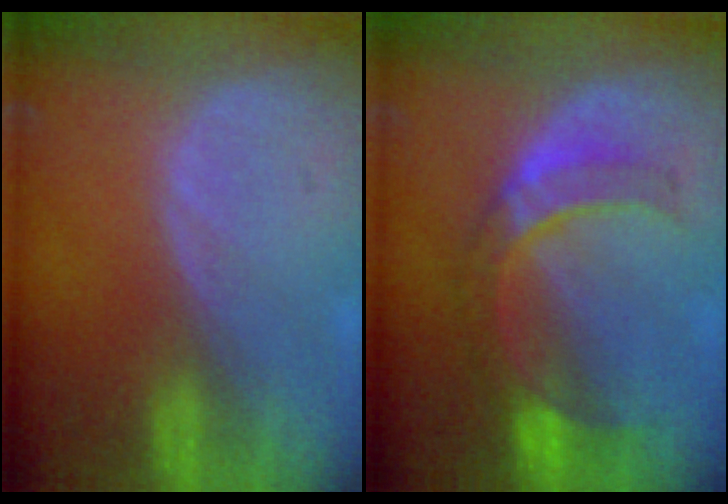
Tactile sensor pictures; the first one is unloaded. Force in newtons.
{"total": 7.1, "press": 7.0, "slide": 0.8}